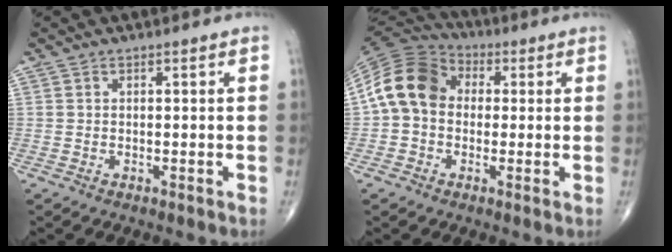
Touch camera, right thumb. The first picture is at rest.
{"total": 12.7, "force": [0.7, 10.0, 7.9], "torque": [-0.142, 0.034, -0.001]}